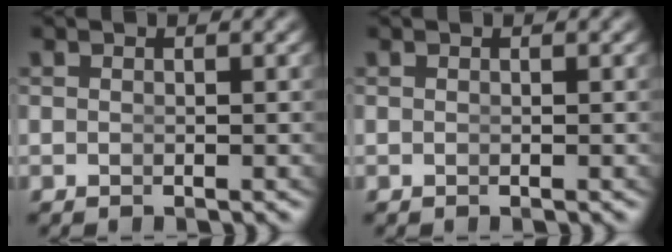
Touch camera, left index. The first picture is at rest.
{"total": 0.0}